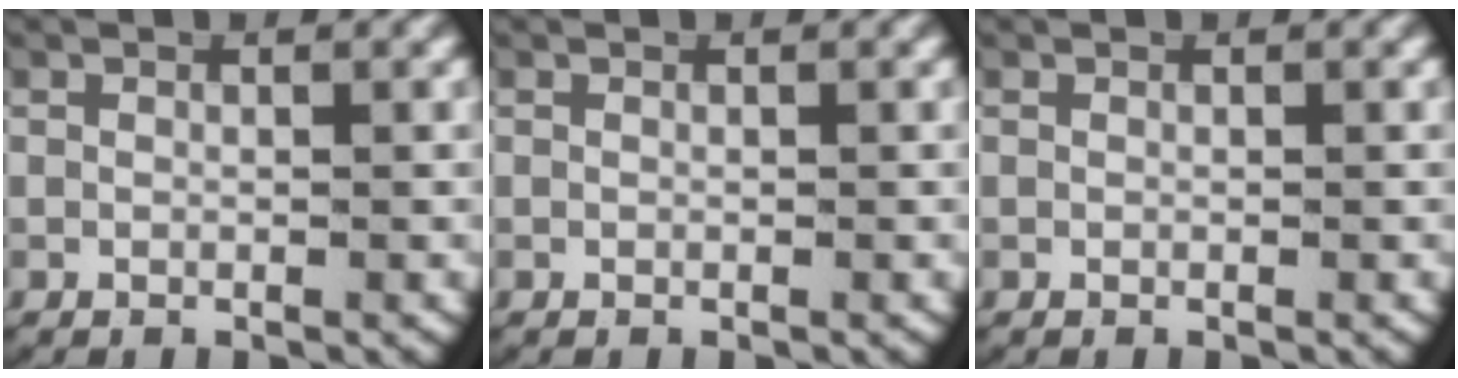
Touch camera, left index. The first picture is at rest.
{"total": 0.0}
{"total": 0.0}